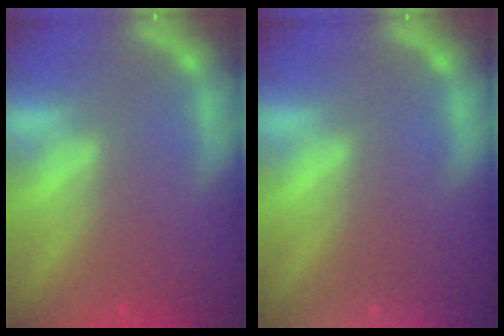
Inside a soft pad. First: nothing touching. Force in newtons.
{"total": 9.5}